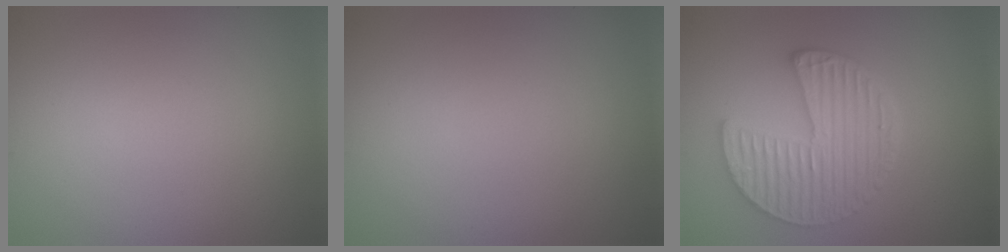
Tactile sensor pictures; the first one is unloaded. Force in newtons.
{"total": 0.0}
{"total": 5.4, "press": 4.5, "slide": 3.0}